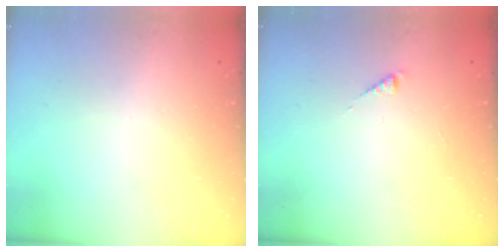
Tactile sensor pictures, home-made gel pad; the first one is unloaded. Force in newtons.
{"total": 2.7, "press": 2.6, "slide": 0.4}